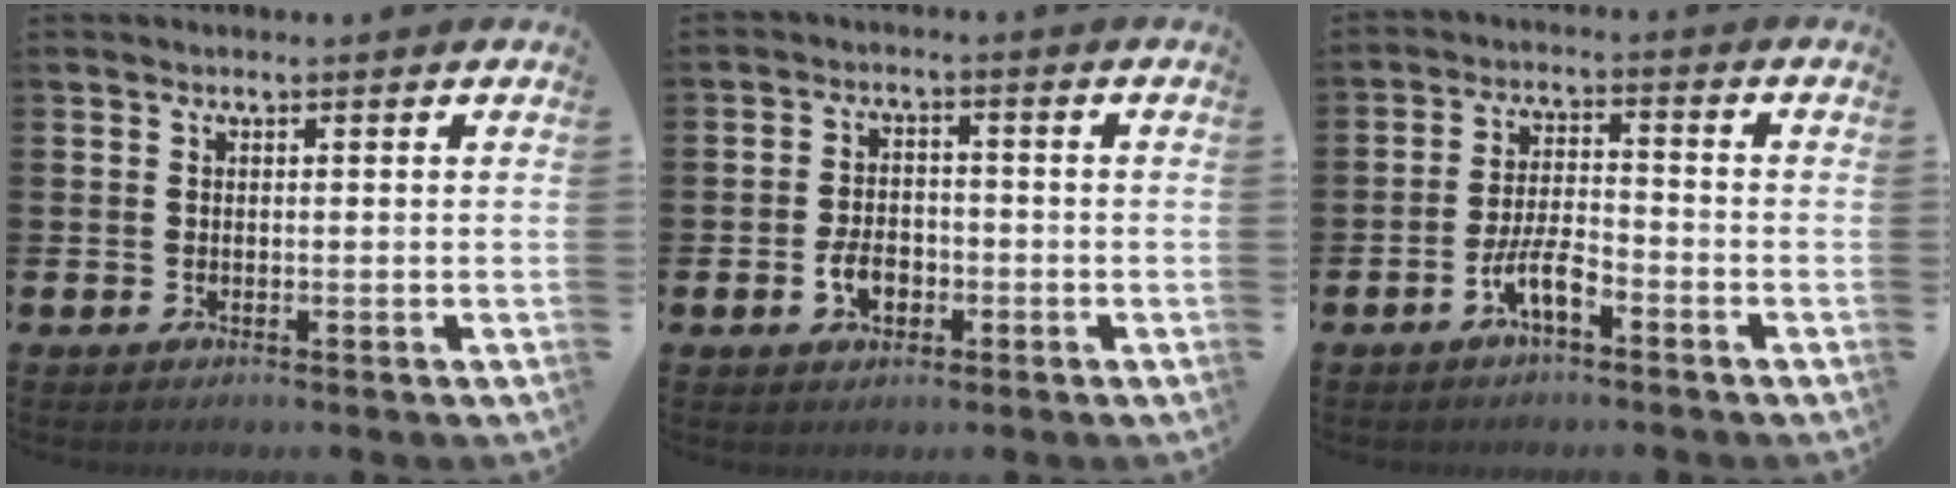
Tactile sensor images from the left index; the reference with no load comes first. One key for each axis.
{"total": 4.0, "fx": -1.5, "fy": 2.7, "fz": 2.5, "tx": -0.032, "ty": -0.001, "tz": -0.032}
{"total": 5.0, "fx": -2.9, "fy": 1.5, "fz": 3.8, "tx": -0.084, "ty": 0.005, "tz": -0.059}